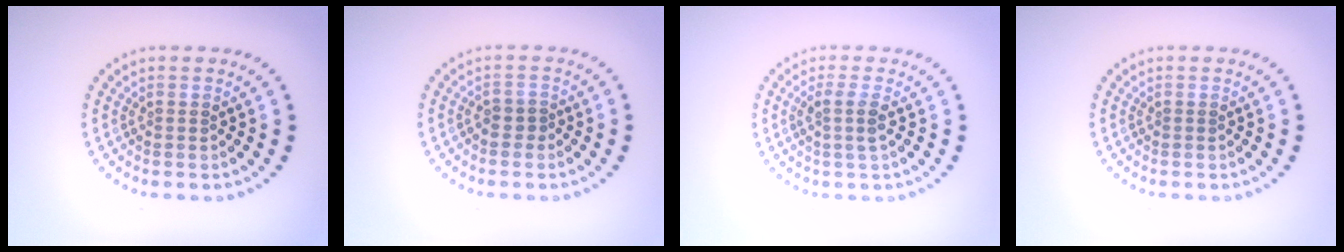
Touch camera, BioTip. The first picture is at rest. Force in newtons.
{"total": 1.0, "press": 0.8, "slide": 0.7}
{"total": 1.9, "press": 1.5, "slide": 1.1}
{"total": 0.0}